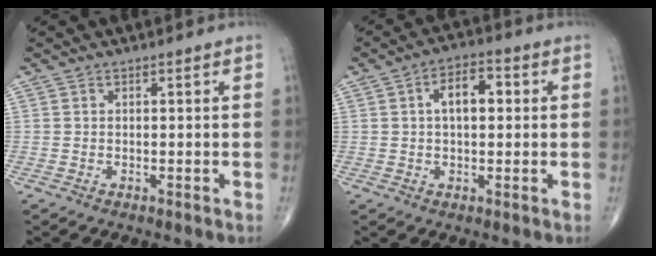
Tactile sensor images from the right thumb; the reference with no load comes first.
{"total": 6.8, "force": [1.1, 3.6, 5.6], "torque": [-0.078, 0.017, 0.011]}